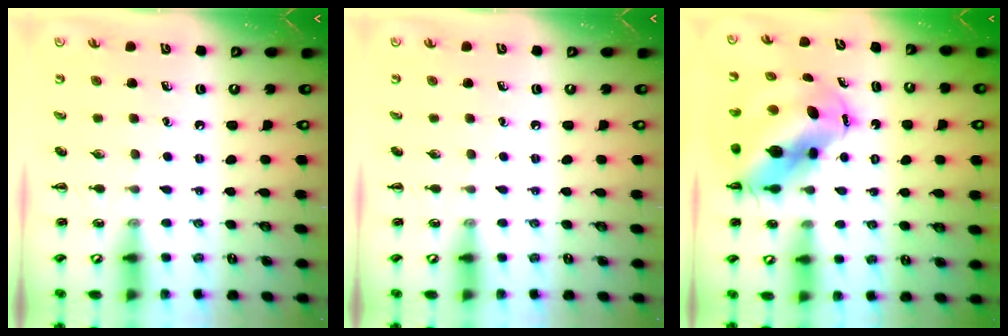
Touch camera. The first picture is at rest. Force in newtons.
{"total": 0.0}
{"total": 13.1, "press": 12.6, "slide": 3.5}